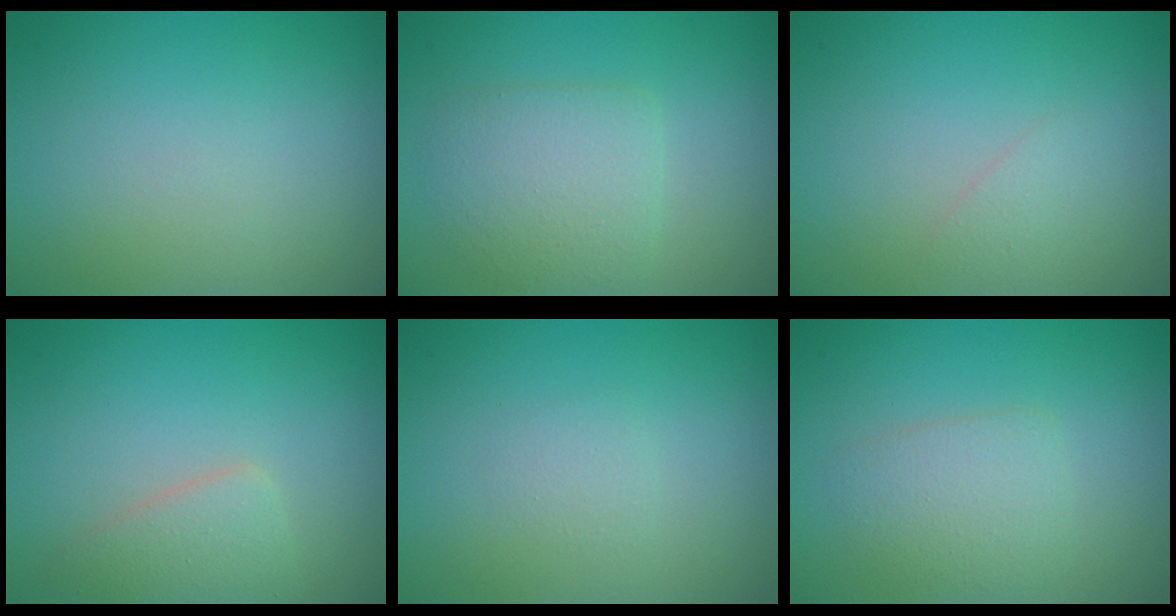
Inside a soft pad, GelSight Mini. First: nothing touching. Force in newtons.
{"total": 3.4, "press": 3.4, "slide": 0.1}
{"total": 0.8, "press": 0.8, "slide": 0.0}
{"total": 2.4, "press": 2.4, "slide": 0.1}
{"total": 0.8, "press": 0.8, "slide": 0.0}
{"total": 2.5, "press": 2.5, "slide": 0.1}